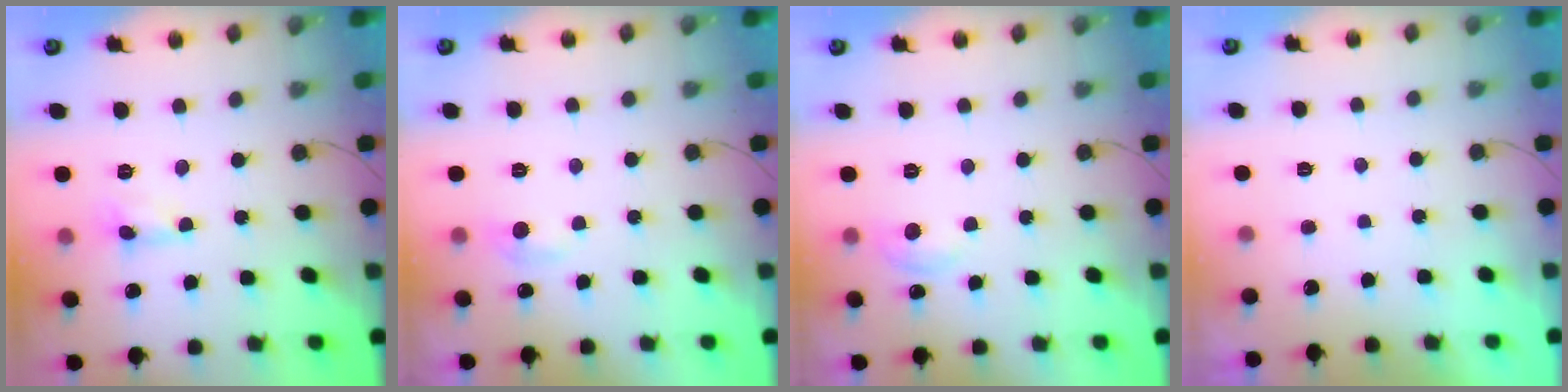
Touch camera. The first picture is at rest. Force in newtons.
{"total": 6.1, "press": 6.0, "slide": 0.9}
{"total": 5.6, "press": 5.6, "slide": 0.7}
{"total": 0.0}